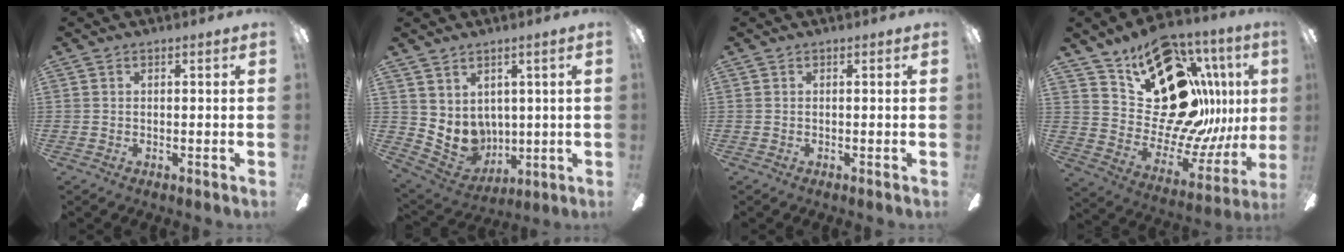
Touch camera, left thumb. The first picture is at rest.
{"total": 7.4, "force": [2.8, 6.4, 2.3], "torque": [-0.060, -0.022, 0.065]}
{"total": 0.0}
{"total": 24.3, "force": [11.2, 14.2, 16.3], "torque": [-0.248, -0.071, 0.225]}